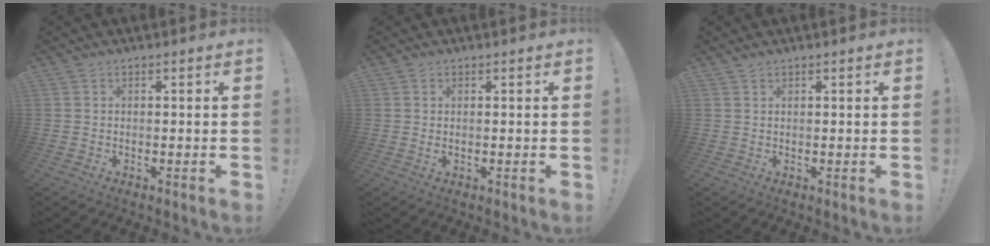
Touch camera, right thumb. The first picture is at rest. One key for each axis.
{"total": 0.9, "fx": 0.3, "fy": 0.0, "fz": 0.8, "tx": -0.013, "ty": -0.002, "tz": 0.004}
{"total": 0.6, "fx": 0.6, "fy": 0.1, "fz": 0.2, "tx": 0.002, "ty": -0.002, "tz": 0.011}